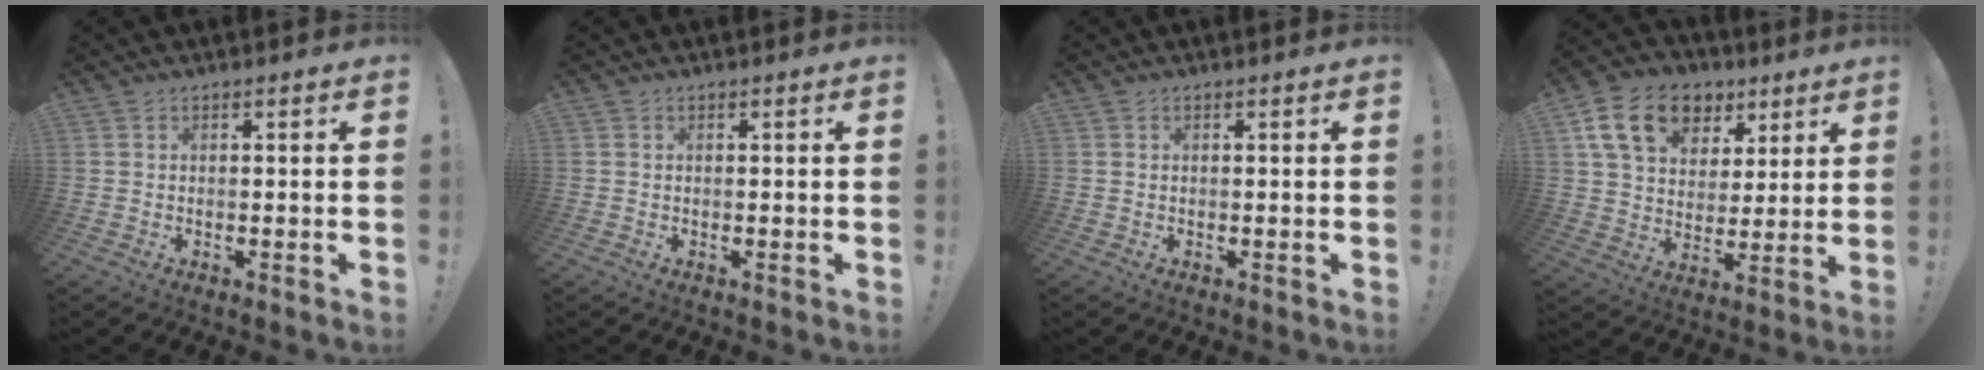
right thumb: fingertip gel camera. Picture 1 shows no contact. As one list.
[{"total": 0.0}, {"total": 0.0}, {"total": 17.8, "force": [8.6, 12.5, 9.5], "torque": [-0.146, -0.033, 0.160]}]